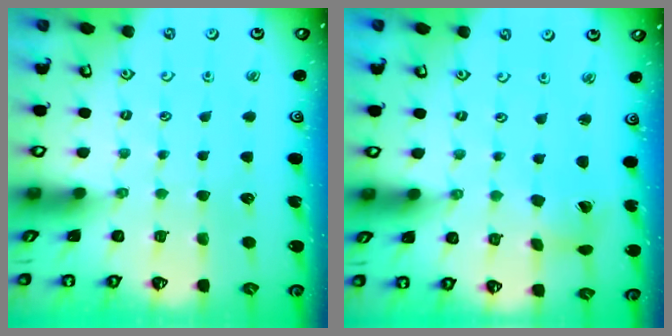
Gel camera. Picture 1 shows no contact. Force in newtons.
{"total": 1.8, "press": 1.8, "slide": 0.2}